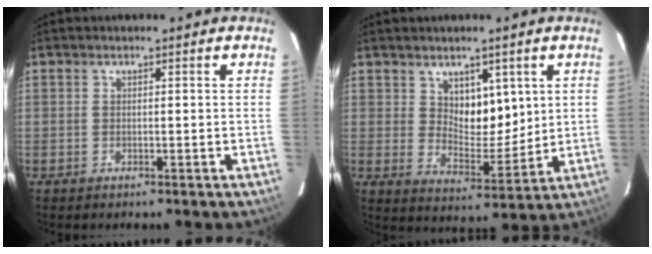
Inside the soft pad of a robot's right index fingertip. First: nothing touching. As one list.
[{"total": 7.3, "force": [2.8, 3.8, 5.6], "torque": [-0.088, -0.005, 0.059]}]